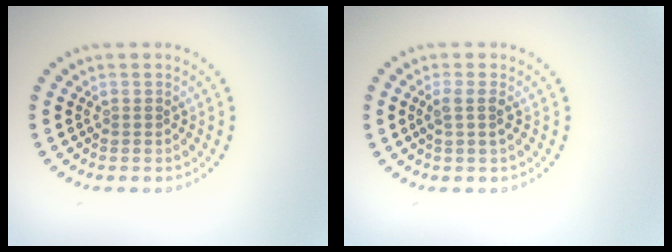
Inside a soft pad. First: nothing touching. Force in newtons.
{"total": 1.5, "press": 1.2, "slide": 0.9}